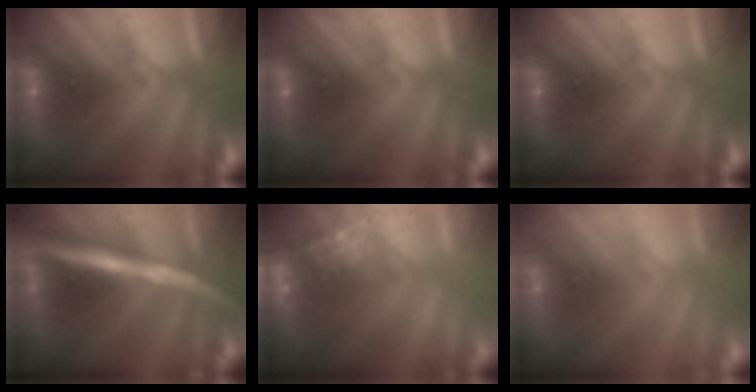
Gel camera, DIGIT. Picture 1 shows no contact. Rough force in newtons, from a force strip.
{"total": 0.0}
{"total": 0.0}
{"total": 6.0}
{"total": 8.1}
{"total": 2.8}